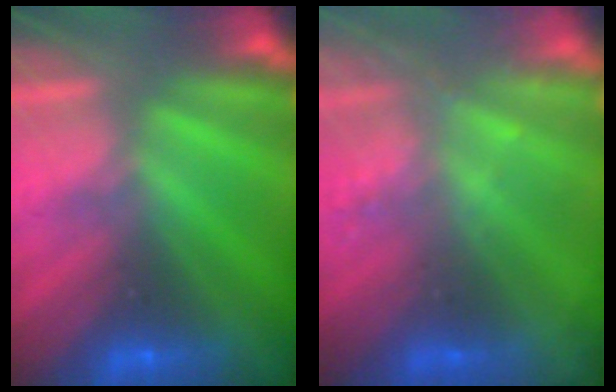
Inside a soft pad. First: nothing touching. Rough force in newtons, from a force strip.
{"total": 2.4}